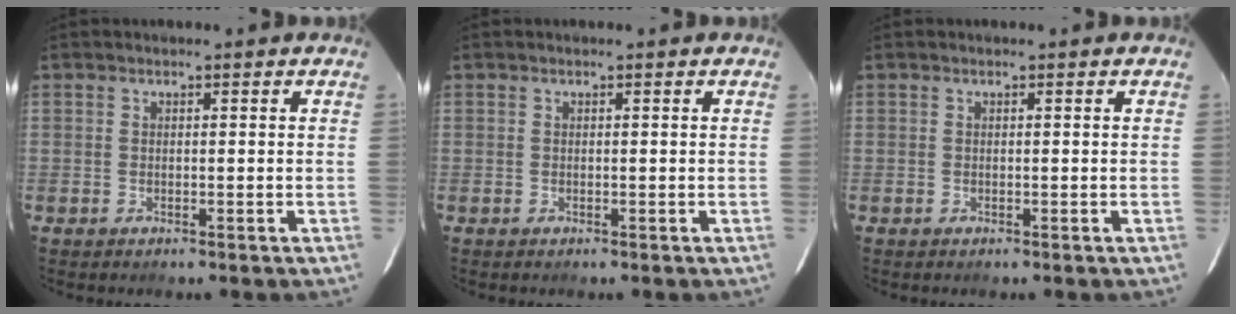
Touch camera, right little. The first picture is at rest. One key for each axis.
{"total": 0.0}
{"total": 0.0}